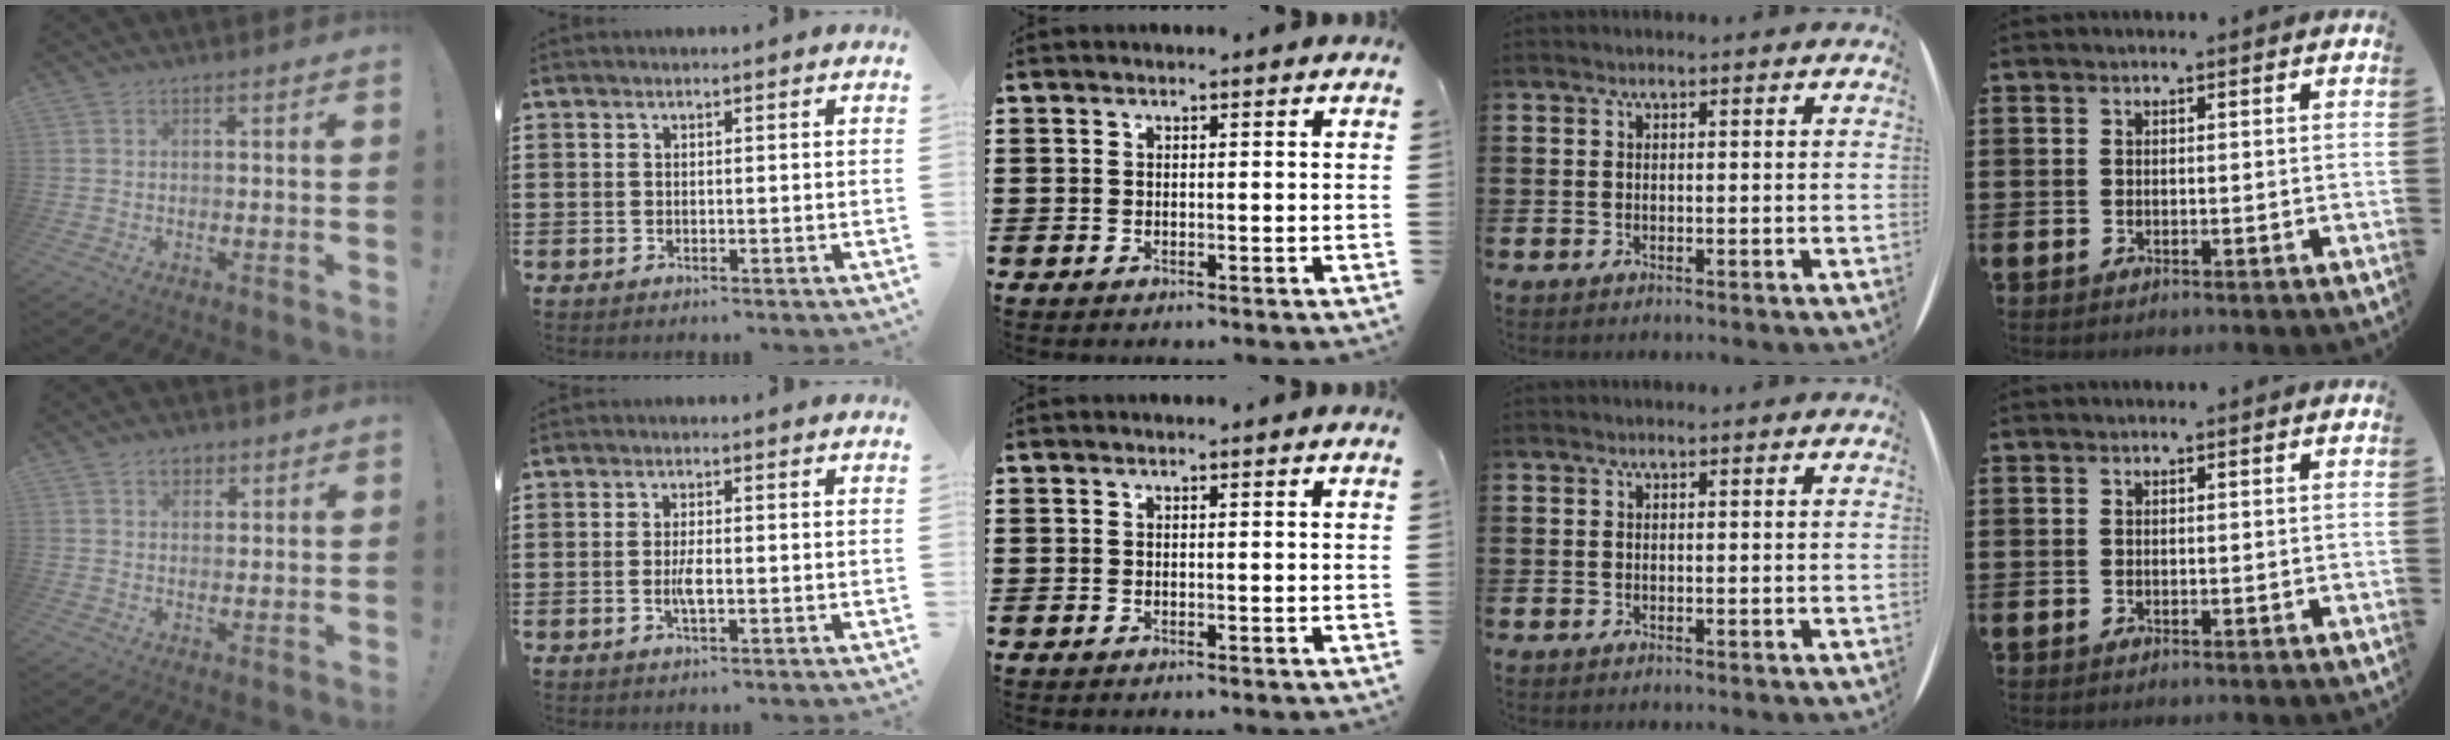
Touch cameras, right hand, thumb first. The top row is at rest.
{"thumb": {"total": 3.6, "force": [2.1, 2.4, 1.6], "torque": [-0.015, -0.006, 0.036]}, "index": {"total": 2.9, "force": [-0.6, 0.8, 2.7], "torque": [-0.054, -0.001, -0.012]}}